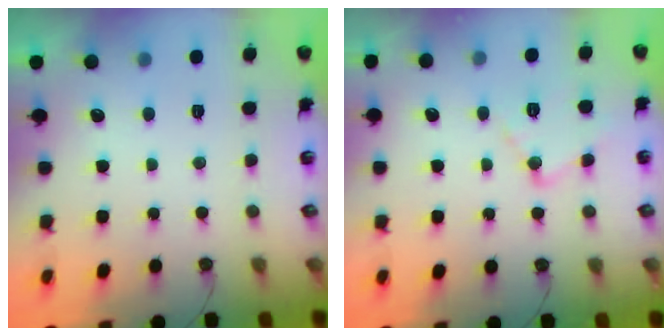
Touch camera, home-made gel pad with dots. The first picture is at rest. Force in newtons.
{"total": 11.9, "press": 11.9, "slide": 0.8}